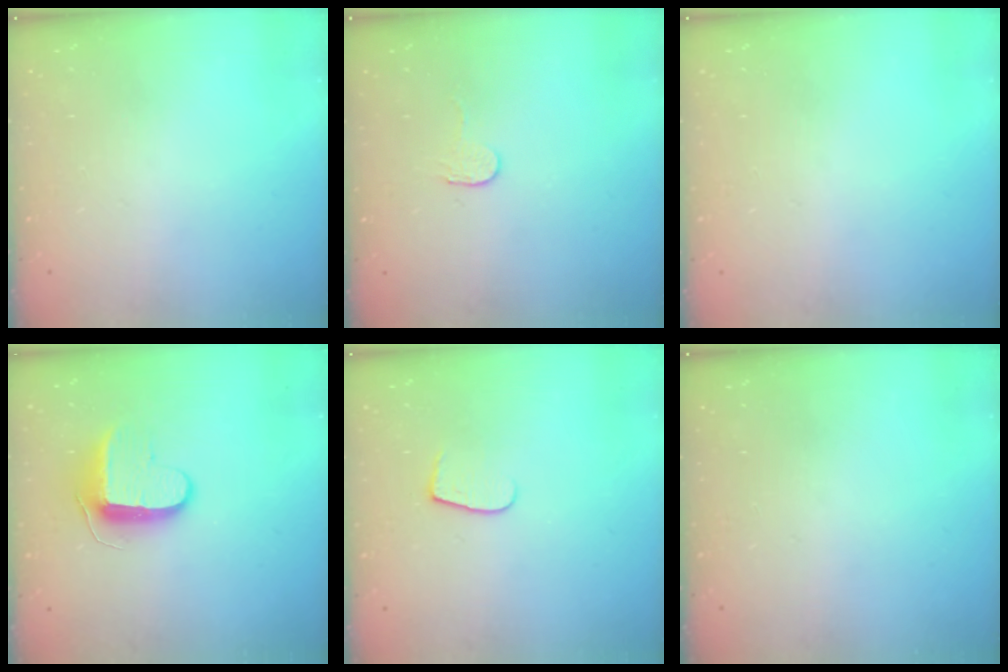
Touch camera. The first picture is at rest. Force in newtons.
{"total": 2.7, "press": 2.7, "slide": 0.2}
{"total": 0.5, "press": 0.5, "slide": 0.1}
{"total": 10.5, "press": 10.4, "slide": 1.0}
{"total": 5.5, "press": 5.5, "slide": 0.5}
{"total": 0.0}